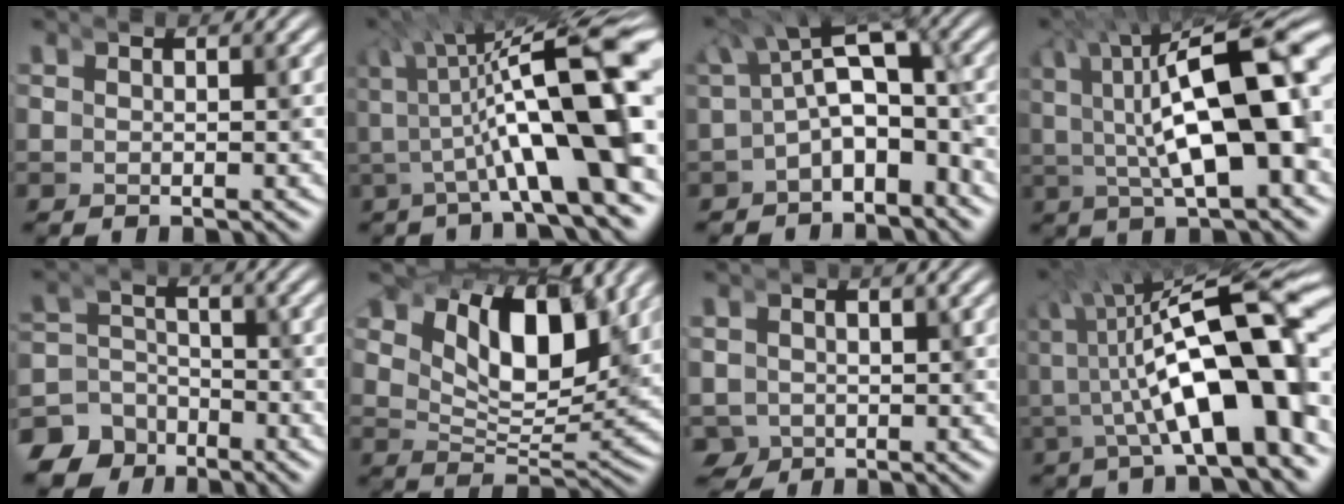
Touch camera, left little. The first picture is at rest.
{"total": 8.5, "force": [-2.4, 2.4, 7.8], "torque": [-0.108, -0.007, -0.042]}
{"total": 4.6, "force": [-1.4, 2.5, 3.6], "torque": [-0.072, -0.022, -0.021]}
{"total": 9.7, "force": [-1.0, 4.6, 8.5], "torque": [-0.138, -0.012, -0.014]}
{"total": 7.7, "force": [-5.9, 4.8, 0.9], "torque": [-0.035, -0.034, -0.105]}
{"total": 8.3, "force": [2.3, 4.2, 6.8], "torque": [-0.120, -0.007, 0.034]}
{"total": 4.1, "force": [-1.7, 3.5, 1.3], "torque": [-0.058, -0.036, -0.014]}
{"total": 10.0, "force": [-3.3, 4.2, 8.5], "torque": [-0.144, -0.007, -0.053]}